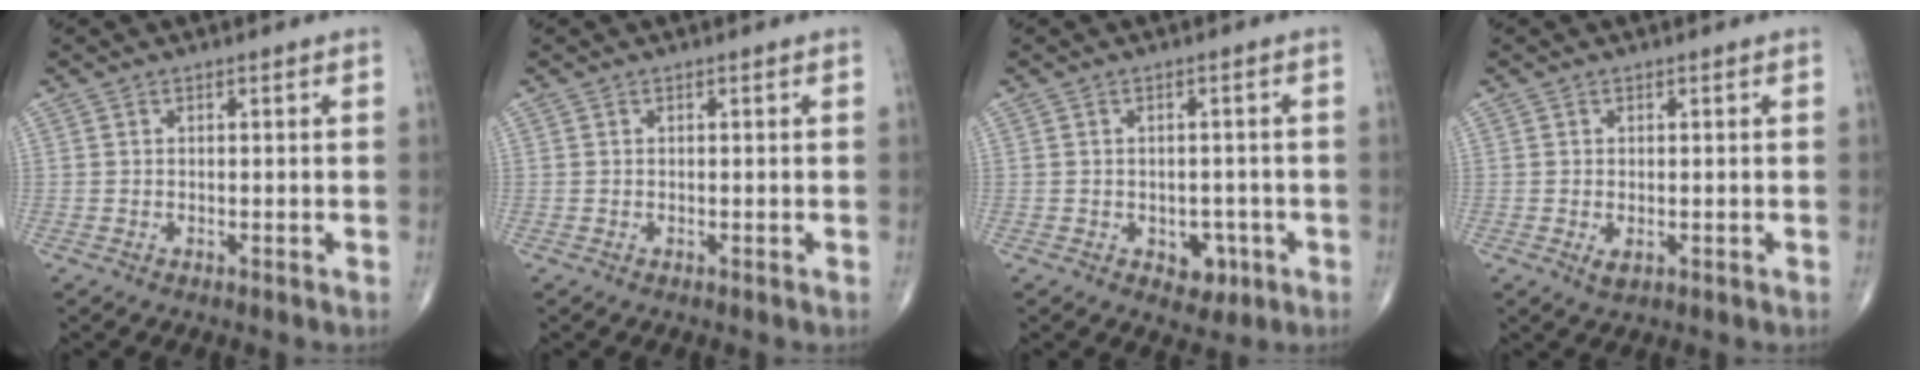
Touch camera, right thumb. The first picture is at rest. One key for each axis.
{"total": 0.0}
{"total": 4.3, "fx": -1.6, "fy": 3.1, "fz": 2.5, "tx": -0.010, "ty": 0.008, "tz": -0.016}
{"total": 1.7, "fx": -0.4, "fy": 0.9, "fz": 1.4, "tx": -0.025, "ty": -0.004, "tz": -0.003}